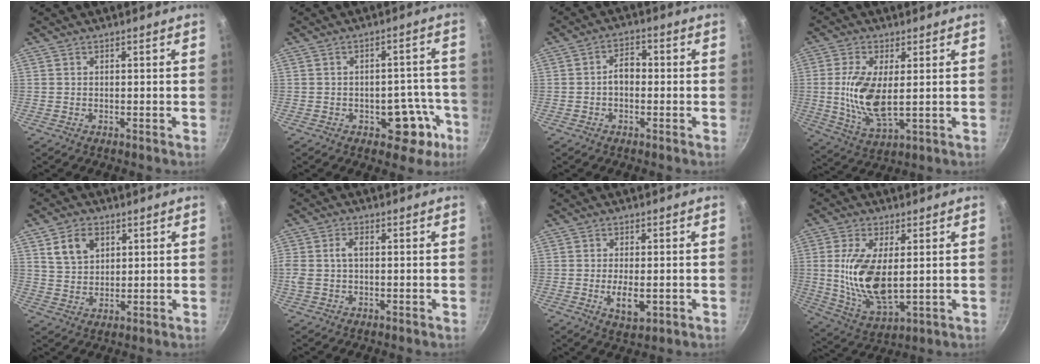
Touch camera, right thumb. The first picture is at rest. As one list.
[{"total": 9.1, "force": [-4.0, 5.3, 6.2], "torque": [-0.036, 0.043, -0.042]}, {"total": 4.2, "force": [-0.6, 2.8, 3.1], "torque": [-0.035, 0.019, -0.018]}, {"total": 11.1, "force": [0.4, 4.6, 10.1], "torque": [-0.208, -0.020, 0.016]}, {"total": 7.1, "force": [3.2, 4.9, 4.0], "torque": [-0.052, -0.013, 0.063]}, {"total": 4.2, "force": [0.2, 2.5, 3.3], "torque": [-0.086, 0.013, 0.005]}, {"total": 5.1, "force": [-1.0, 2.4, 4.3], "torque": [-0.074, -0.007, -0.012]}, {"total": 13.7, "force": [0.8, 6.3, 12.2], "torque": [-0.240, -0.022, 0.030]}]